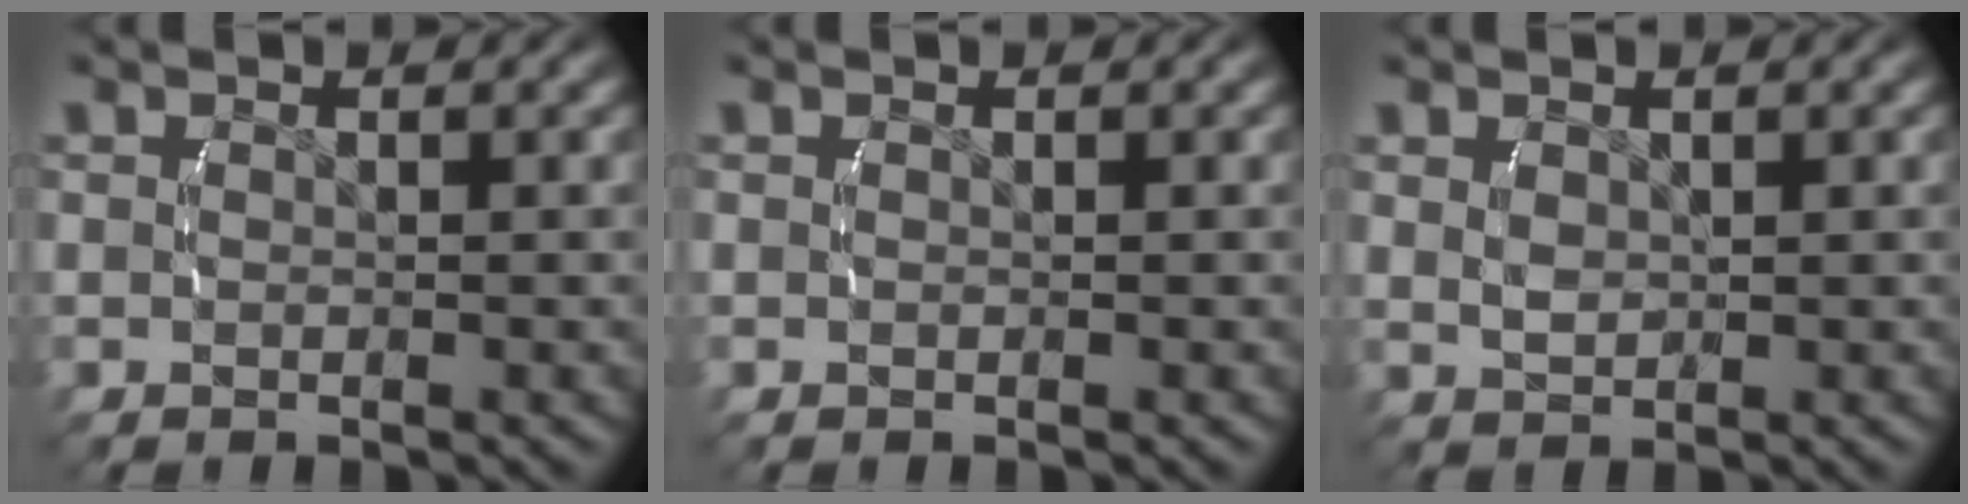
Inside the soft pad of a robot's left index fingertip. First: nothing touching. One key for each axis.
{"total": 0.0}
{"total": 1.2, "fx": 0.7, "fy": 0.6, "fz": 0.8, "tx": -0.012, "ty": -0.003, "tz": 0.021}